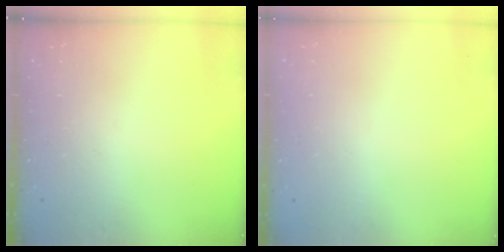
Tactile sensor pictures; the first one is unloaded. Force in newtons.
{"total": 0.0}